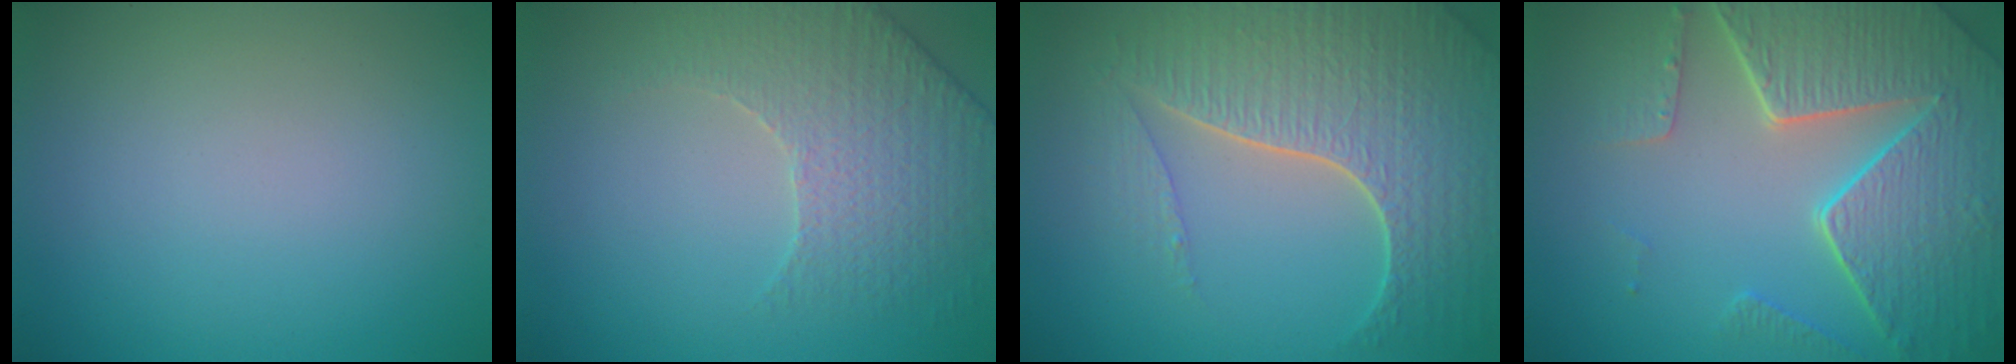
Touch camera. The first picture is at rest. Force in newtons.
{"total": 3.1, "press": 3.0, "slide": 1.0}
{"total": 7.6, "press": 5.6, "slide": 5.1}
{"total": 8.3, "press": 6.1, "slide": 5.6}